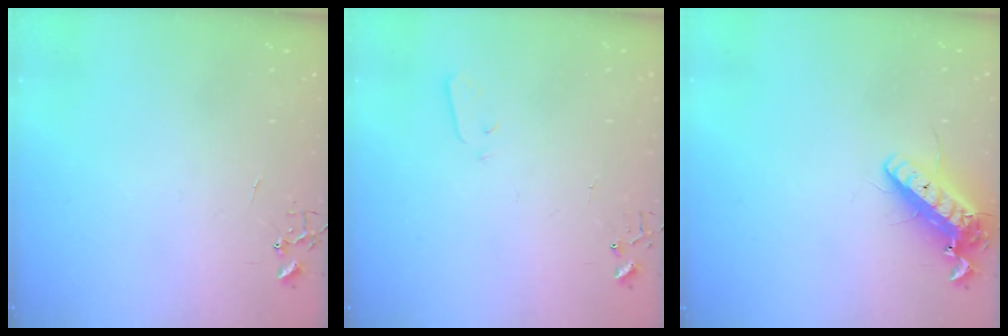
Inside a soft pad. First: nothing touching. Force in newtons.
{"total": 1.9, "press": 1.9, "slide": 0.4}
{"total": 14.8, "press": 14.5, "slide": 2.9}